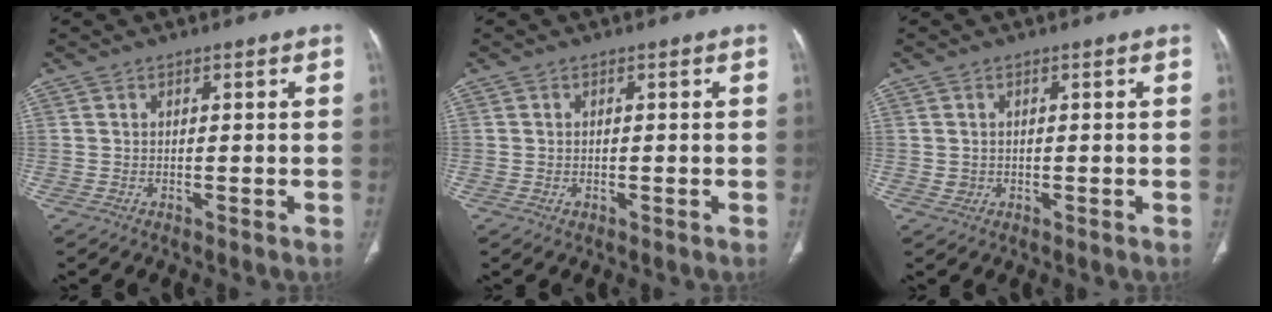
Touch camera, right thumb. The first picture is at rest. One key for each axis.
{"total": 0.6, "fx": -0.2, "fy": 0.5, "fz": 0.3, "tx": -0.005, "ty": 0.000, "tz": -0.001}
{"total": 1.3, "fx": -0.1, "fy": 1.2, "fz": 0.5, "tx": -0.007, "ty": 0.001, "tz": 0.004}